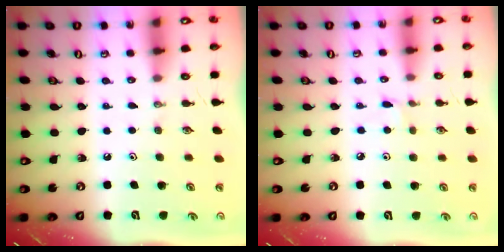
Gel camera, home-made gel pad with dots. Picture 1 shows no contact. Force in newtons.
{"total": 2.3, "press": 2.3, "slide": 0.3}